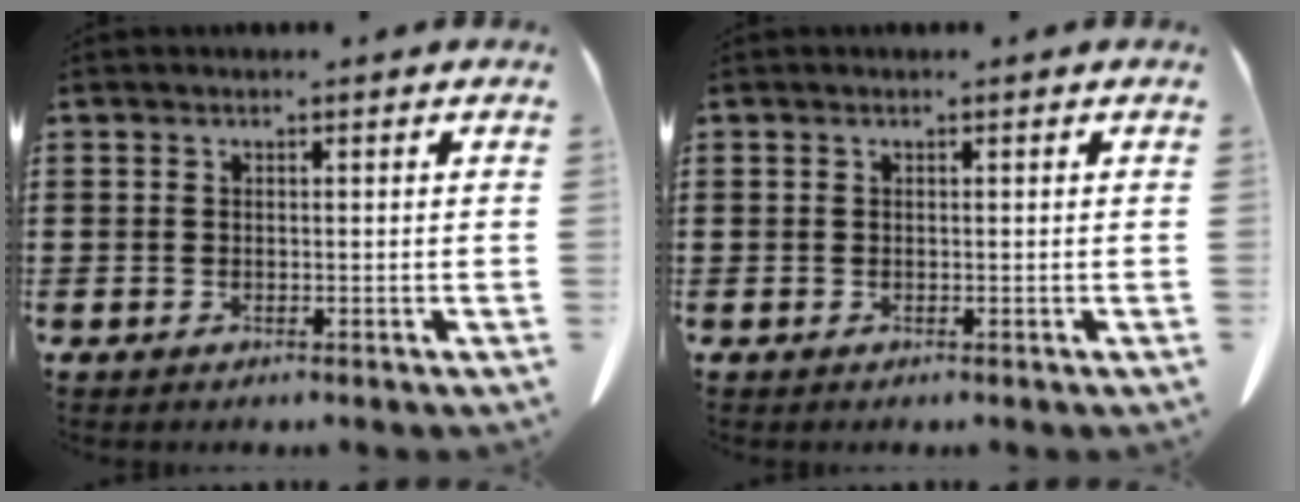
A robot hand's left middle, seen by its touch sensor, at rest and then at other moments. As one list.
[{"total": 0.0}]